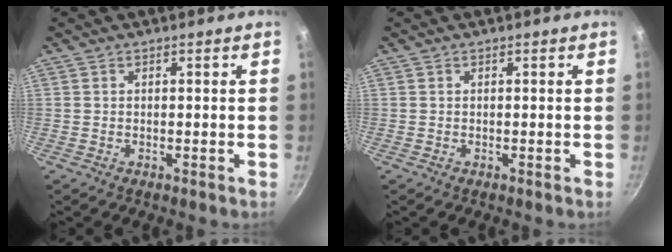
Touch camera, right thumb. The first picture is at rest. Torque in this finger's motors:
{"motor_torque": [0.00, 0.00, 0.00, 0.00, 0.00]}